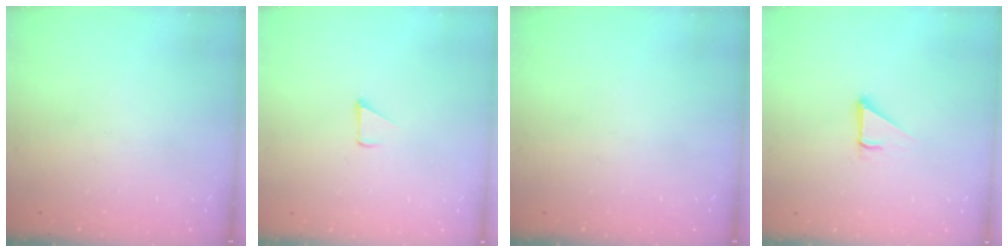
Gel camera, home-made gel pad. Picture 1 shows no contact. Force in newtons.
{"total": 1.8, "press": 1.7, "slide": 0.1}
{"total": 0.0}
{"total": 2.9, "press": 2.8, "slide": 0.2}